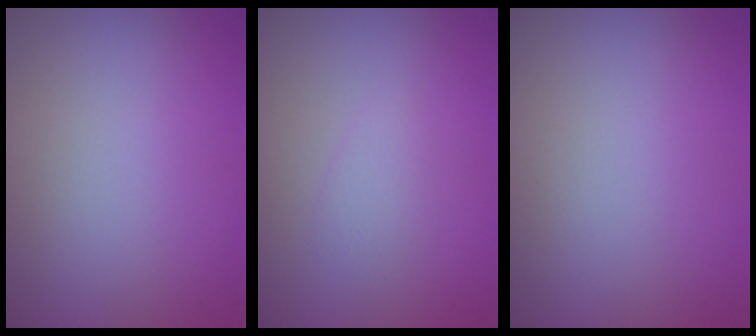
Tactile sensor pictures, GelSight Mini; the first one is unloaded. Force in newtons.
{"total": 1.0, "press": 1.0, "slide": 0.0}
{"total": 0.0}